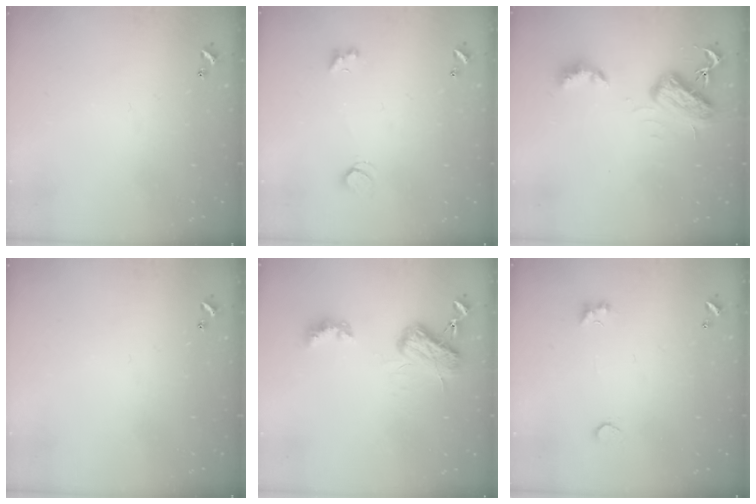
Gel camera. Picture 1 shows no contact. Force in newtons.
{"total": 2.3, "press": 1.9, "slide": 1.1}
{"total": 5.9, "press": 5.9, "slide": 0.7}
{"total": 0.0}
{"total": 5.3, "press": 5.2, "slide": 0.8}
{"total": 1.4, "press": 1.1, "slide": 0.9}